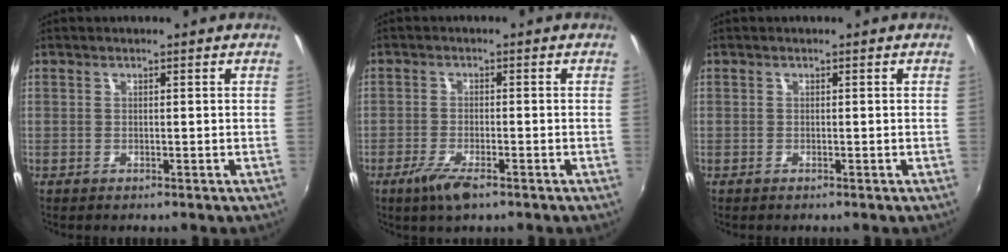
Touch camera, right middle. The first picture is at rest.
{"total": 4.8, "force": [-3.1, 1.0, 3.5], "torque": [-0.086, -0.012, -0.060]}
{"total": 0.0}